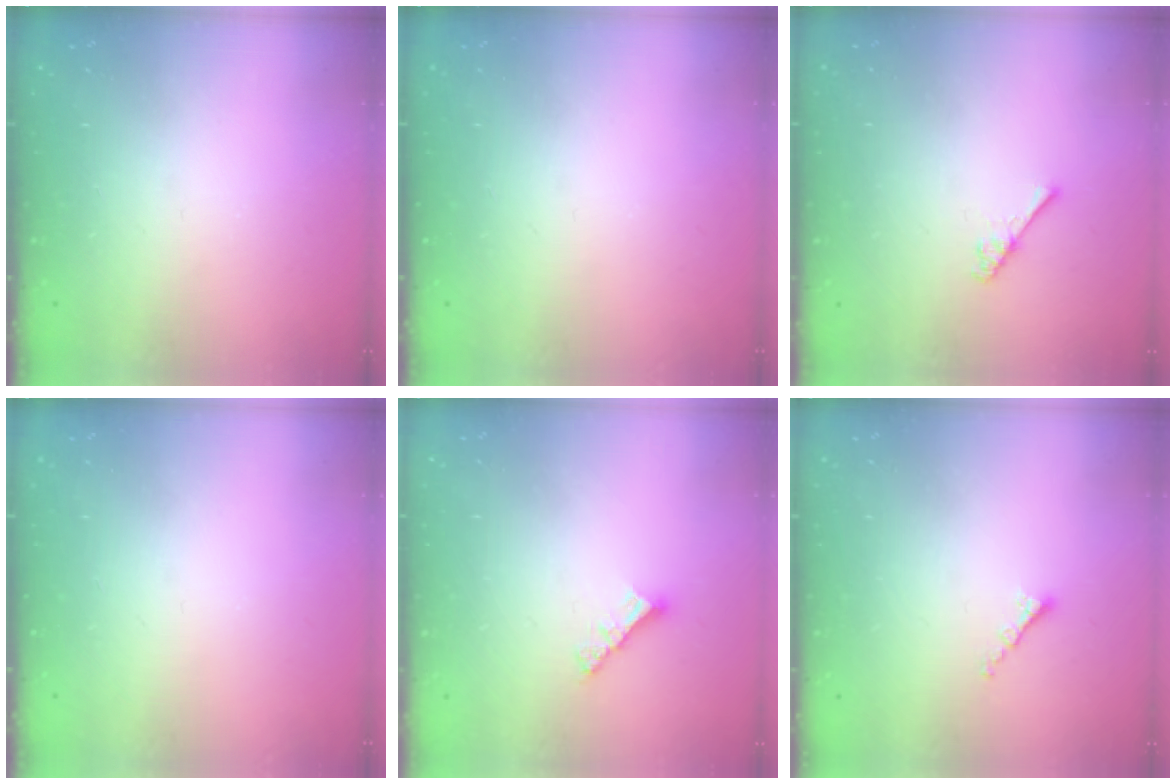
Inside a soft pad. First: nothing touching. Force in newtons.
{"total": 0.0}
{"total": 2.9, "press": 2.9, "slide": 0.4}
{"total": 0.0}
{"total": 3.5, "press": 3.5, "slide": 0.2}
{"total": 1.4, "press": 1.3, "slide": 0.5}